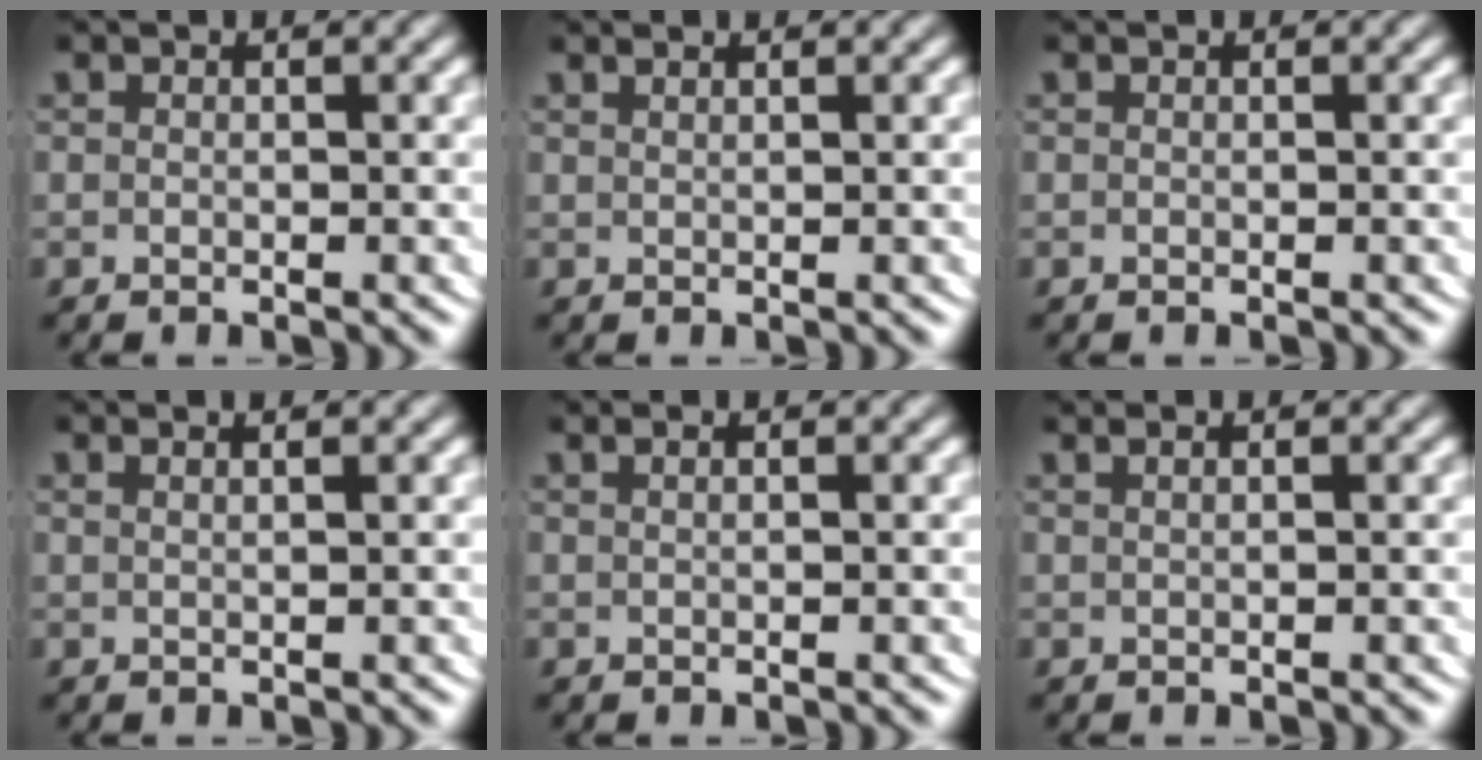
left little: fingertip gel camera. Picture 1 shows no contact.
{"total": 1.0, "force": [0.9, -0.4, 0.3], "torque": [-0.002, 0.000, 0.019]}
{"total": 0.0}
{"total": 1.5, "force": [0.9, -0.4, 1.1], "torque": [-0.012, 0.003, 0.017]}
{"total": 1.1, "force": [0.6, -0.1, 0.9], "torque": [-0.008, 0.008, 0.010]}
{"total": 1.5, "force": [1.0, 0.0, 1.2], "torque": [-0.011, 0.010, 0.015]}